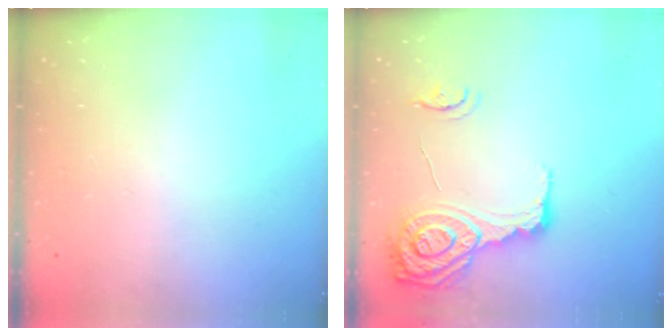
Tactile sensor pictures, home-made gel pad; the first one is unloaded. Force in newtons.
{"total": 16.9, "press": 16.8, "slide": 1.4}